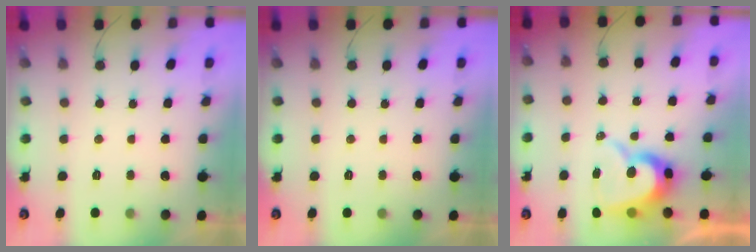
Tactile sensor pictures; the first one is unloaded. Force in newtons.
{"total": 0.0}
{"total": 11.4, "press": 11.3, "slide": 1.0}